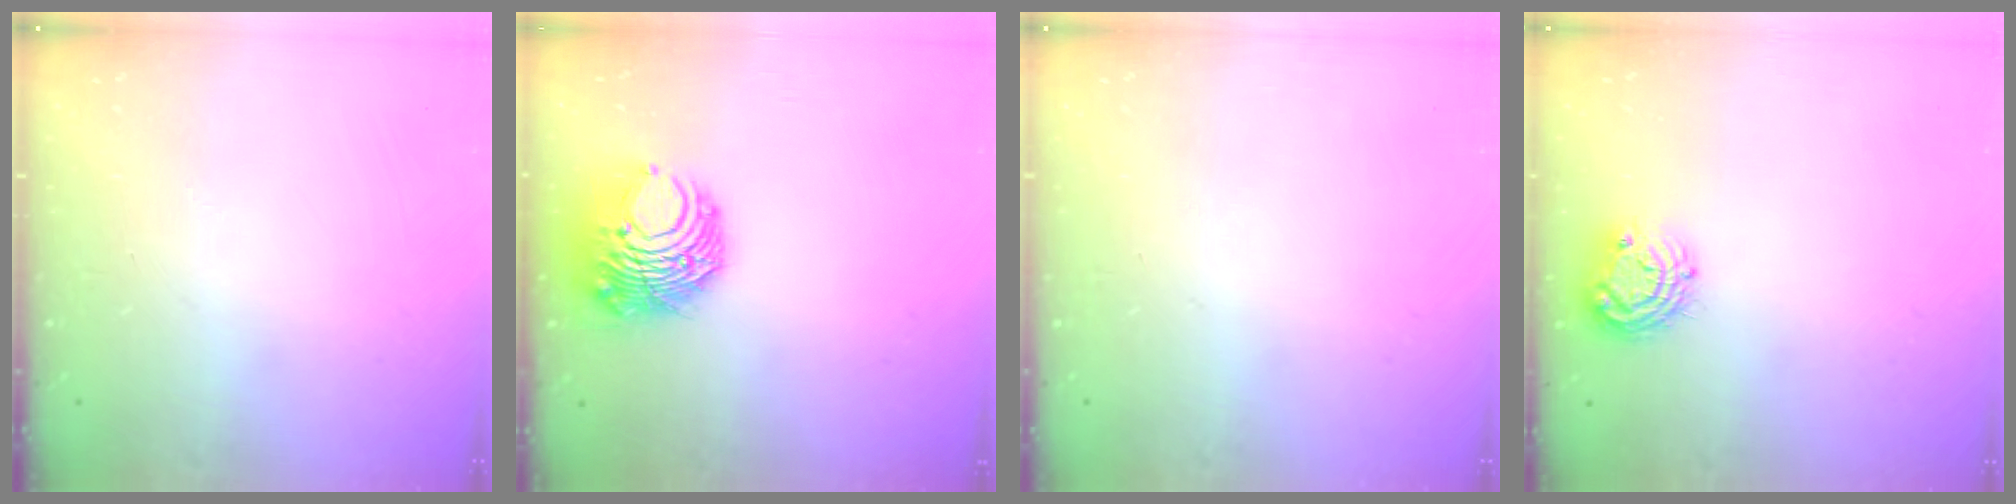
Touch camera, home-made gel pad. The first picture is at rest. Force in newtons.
{"total": 10.4, "press": 10.4, "slide": 0.6}
{"total": 0.0}
{"total": 8.7, "press": 8.7, "slide": 0.5}